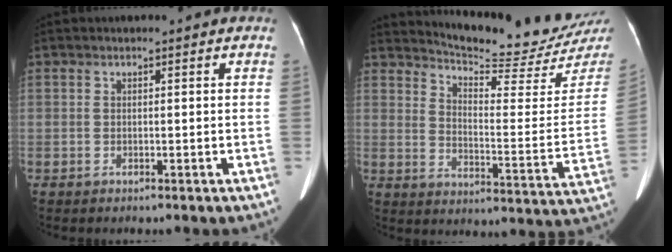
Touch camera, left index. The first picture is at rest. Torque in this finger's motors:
{"motor_torque": [0.43, -0.84, 0.09, 0.02]}